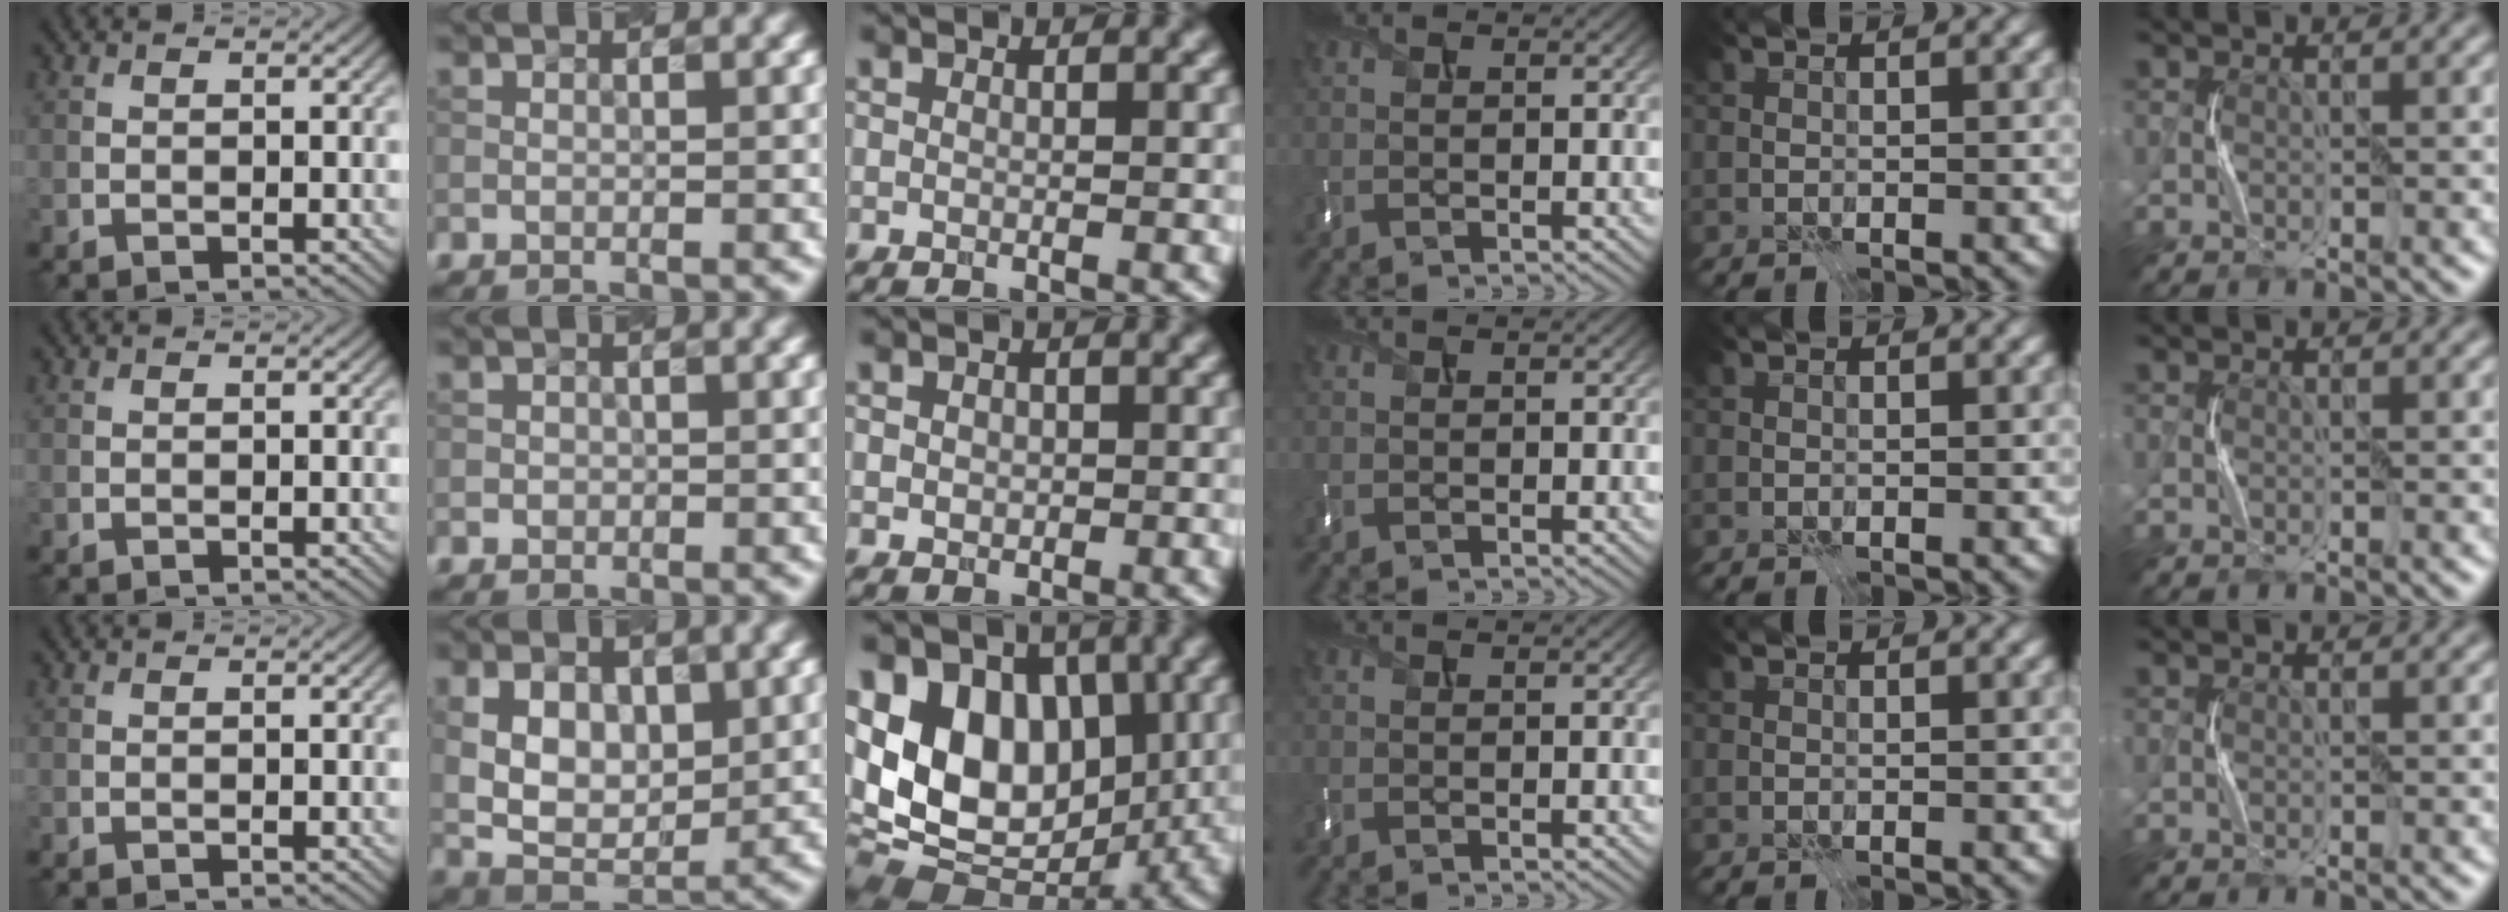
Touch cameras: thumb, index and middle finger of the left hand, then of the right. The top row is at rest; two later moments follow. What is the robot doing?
{"motion": "press", "object": "memory foam"}